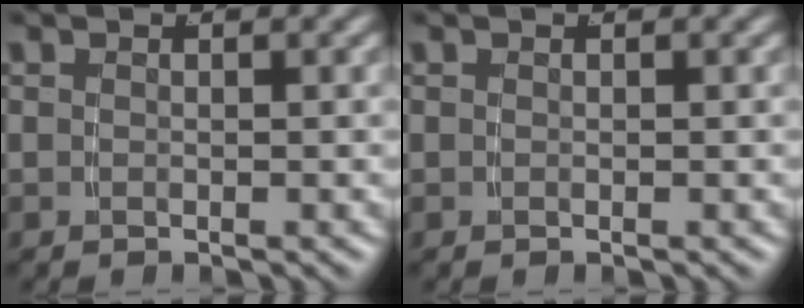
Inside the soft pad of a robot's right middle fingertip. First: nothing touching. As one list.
[{"total": 0.0}]